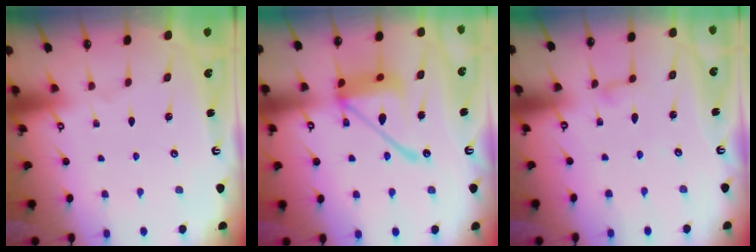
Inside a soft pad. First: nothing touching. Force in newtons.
{"total": 16.5, "press": 16.4, "slide": 1.6}
{"total": 3.9, "press": 3.9, "slide": 0.4}